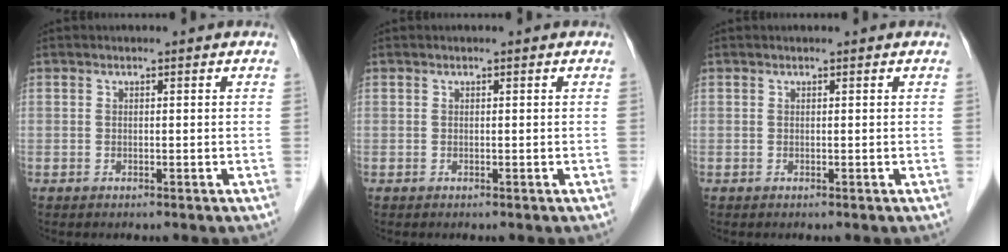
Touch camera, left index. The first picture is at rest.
{"total": 0.0}
{"total": 0.0}